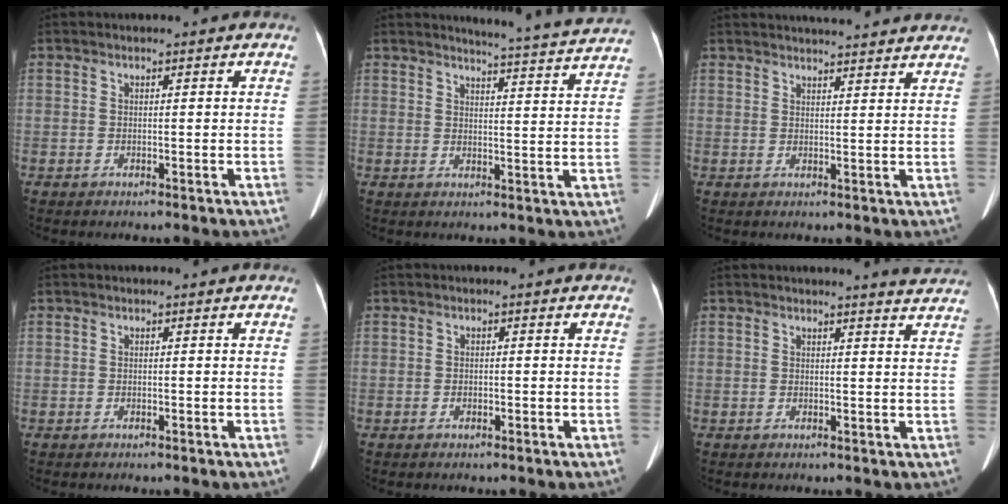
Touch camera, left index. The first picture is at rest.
{"total": 12.3, "force": [11.9, -1.5, 2.6], "torque": [-0.044, -0.046, 0.129]}
{"total": 12.3, "force": [11.5, 1.2, 4.3], "torque": [-0.053, 0.021, 0.133]}
{"total": 0.0}
{"total": 0.6, "force": [-0.4, 0.4, 0.4], "torque": [-0.008, 0.001, -0.004]}
{"total": 4.6, "force": [4.5, -0.2, 1.1], "torque": [-0.017, -0.010, 0.031]}